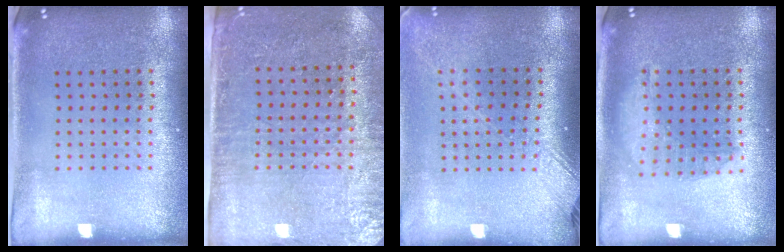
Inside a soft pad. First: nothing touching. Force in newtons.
{"total": 2.9, "press": 2.5, "slide": 1.5}
{"total": 1.8, "press": 1.4, "slide": 1.0}
{"total": 1.4, "press": 1.4, "slide": 0.4}